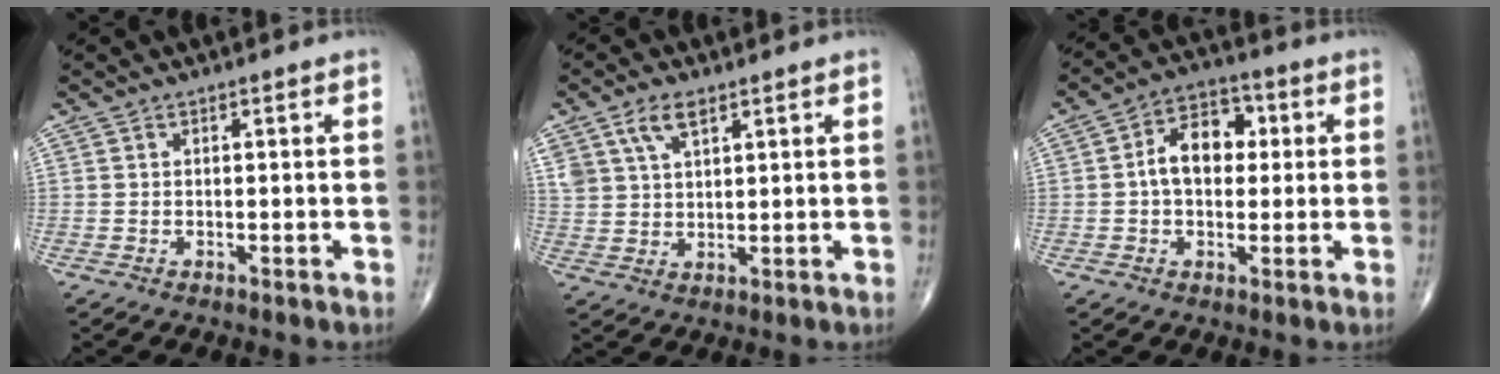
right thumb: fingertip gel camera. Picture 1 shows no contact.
{"total": 6.3, "force": [3.6, 3.2, 4.0], "torque": [-0.070, -0.008, 0.073]}
{"total": 9.6, "force": [0.9, 6.5, 6.9], "torque": [-0.091, 0.025, 0.007]}